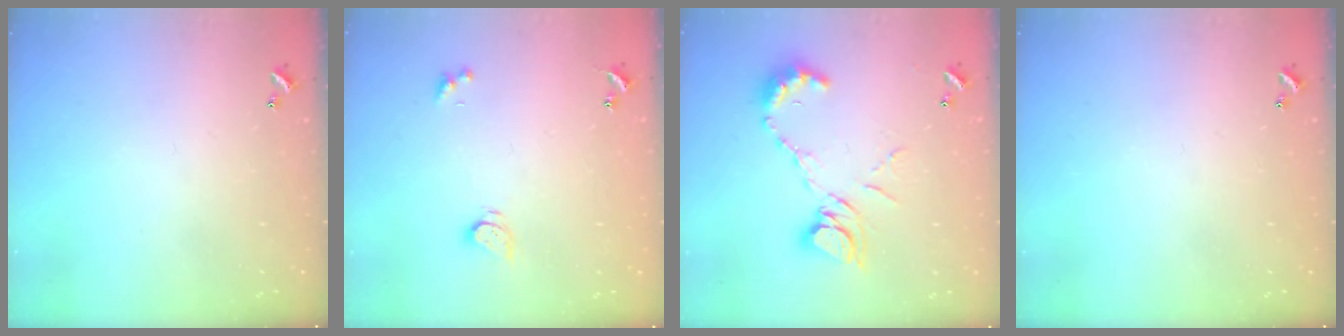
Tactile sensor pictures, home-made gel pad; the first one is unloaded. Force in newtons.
{"total": 2.6, "press": 2.5, "slide": 0.3}
{"total": 11.6, "press": 11.6, "slide": 1.1}
{"total": 0.0}